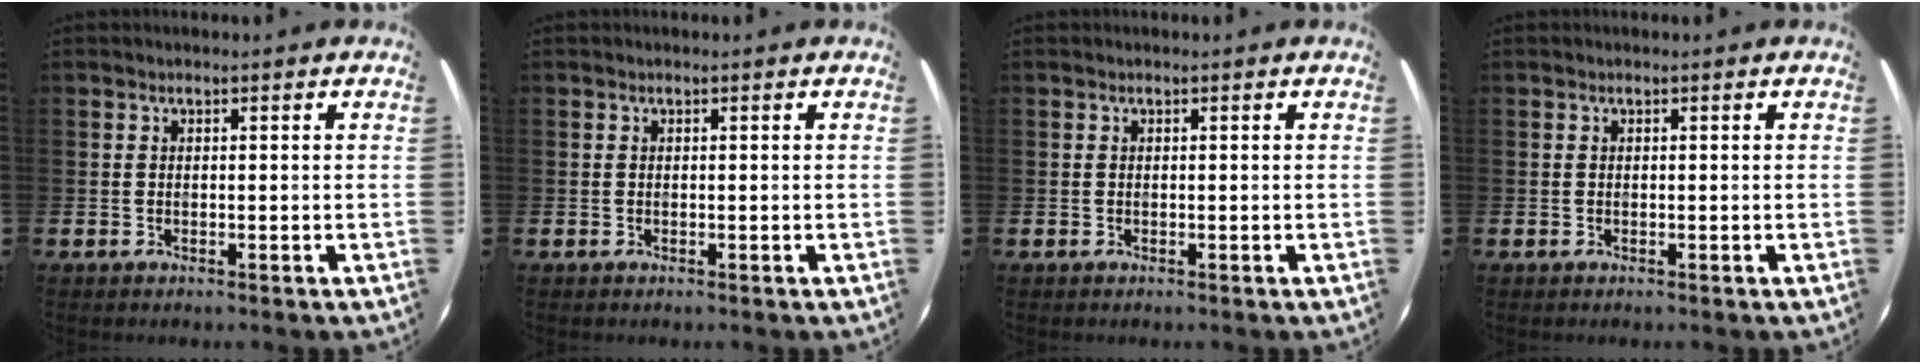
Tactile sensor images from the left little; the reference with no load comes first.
{"total": 0.0}
{"total": 0.0}
{"total": 0.0}